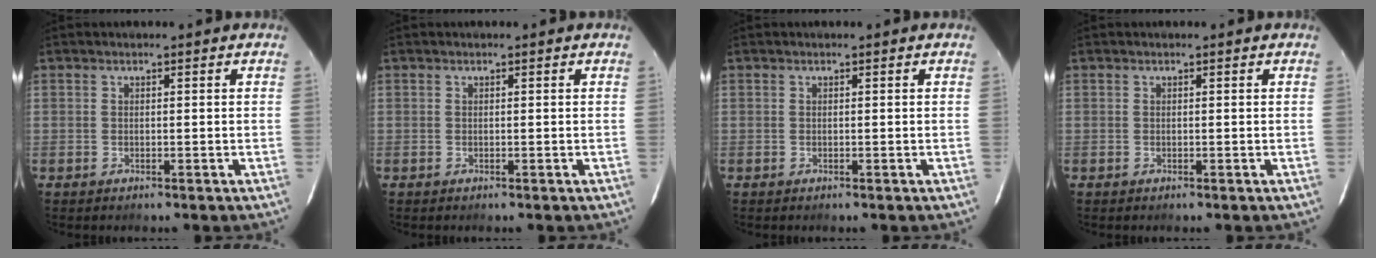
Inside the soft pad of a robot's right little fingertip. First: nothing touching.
{"total": 0.0}
{"total": 0.0}
{"total": 0.0}